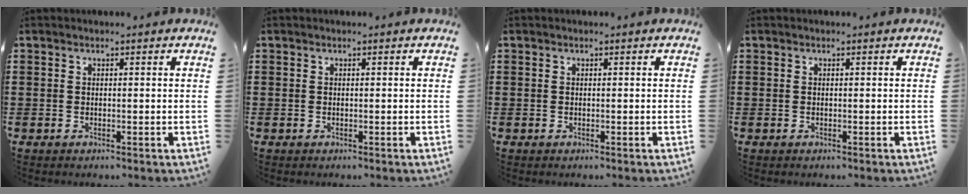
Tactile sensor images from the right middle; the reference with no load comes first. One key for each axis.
{"total": 0.0}
{"total": 0.0}
{"total": 0.0}